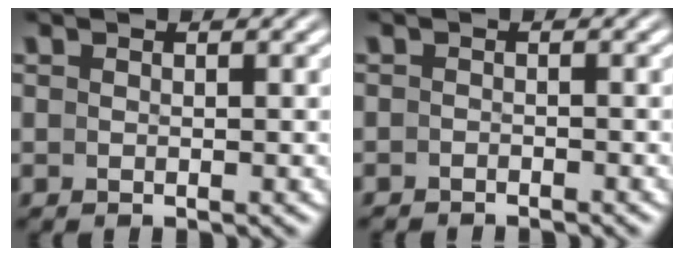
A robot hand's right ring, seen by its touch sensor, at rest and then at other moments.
{"total": 1.5, "force": [-1.5, 0.0, -0.3], "torque": [-0.002, -0.014, -0.019]}